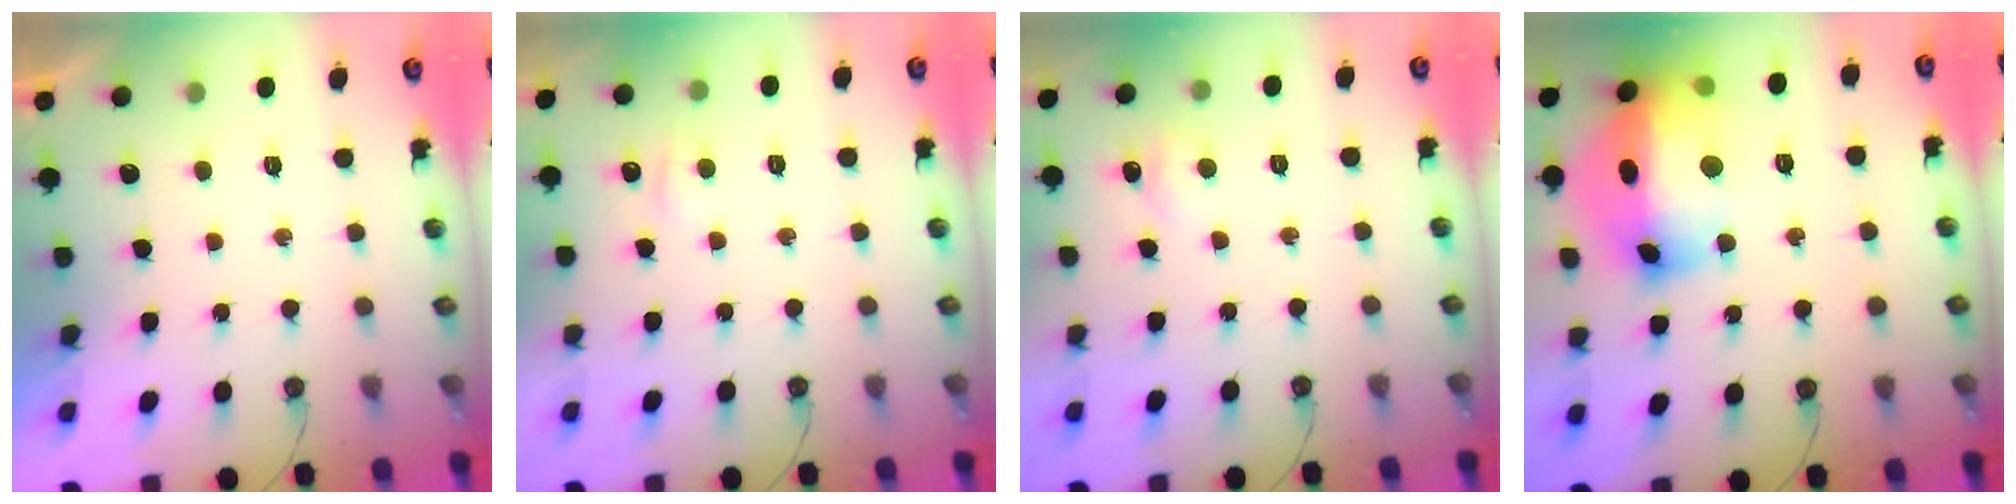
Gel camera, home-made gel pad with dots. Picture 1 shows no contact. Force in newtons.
{"total": 3.5, "press": 3.4, "slide": 0.7}
{"total": 5.1, "press": 5.0, "slide": 1.0}
{"total": 24.0, "press": 23.9, "slide": 2.5}